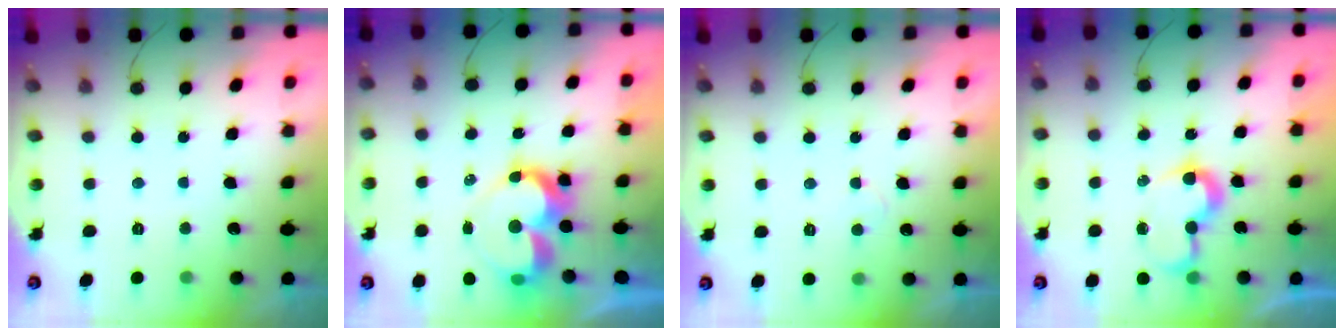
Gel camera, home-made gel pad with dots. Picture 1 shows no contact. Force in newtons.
{"total": 11.0, "press": 11.0, "slide": 0.8}
{"total": 3.3, "press": 3.3, "slide": 0.3}
{"total": 7.0, "press": 7.0, "slide": 0.1}